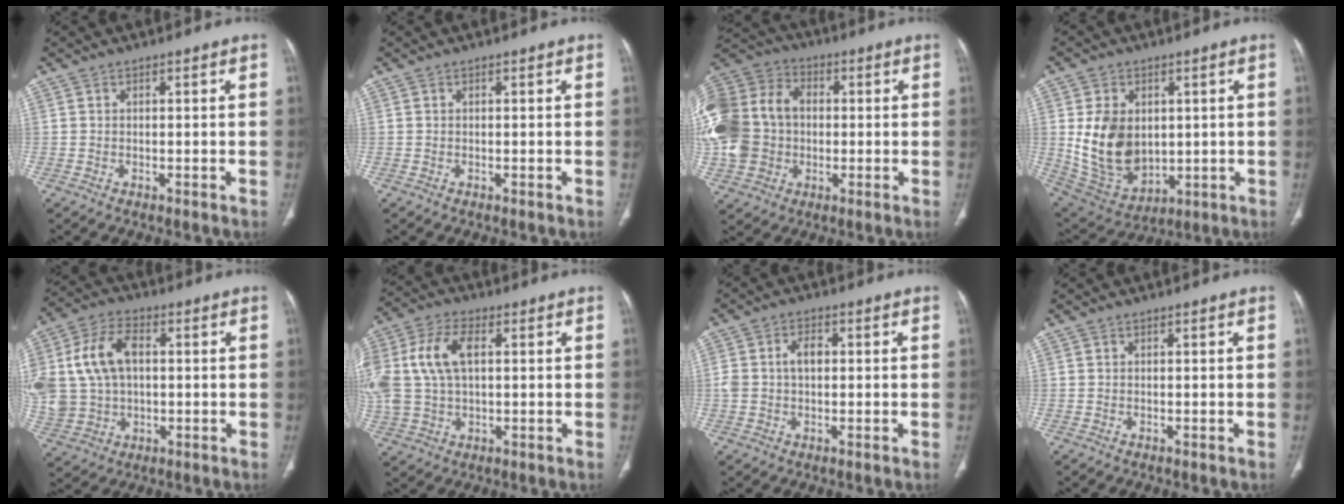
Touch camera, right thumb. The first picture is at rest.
{"total": 0.0}
{"total": 20.8, "force": [-0.8, 16.9, 12.1], "torque": [-0.277, 0.035, -0.013]}
{"total": 14.5, "force": [1.4, 10.5, 9.9], "torque": [-0.148, -0.015, 0.055]}
{"total": 15.8, "force": [2.2, 11.1, 11.0], "torque": [-0.225, 0.020, 0.047]}
{"total": 14.5, "force": [2.5, 8.8, 11.3], "torque": [-0.260, 0.018, 0.049]}
{"total": 4.7, "force": [0.3, 3.1, 3.5], "torque": [-0.075, 0.018, 0.007]}
{"total": 0.0}